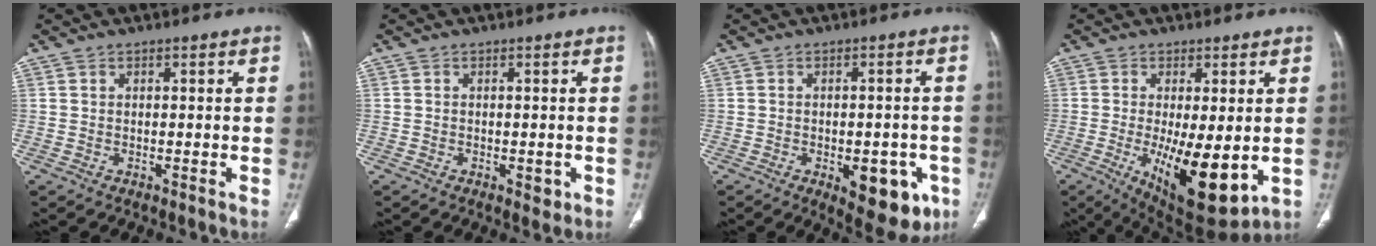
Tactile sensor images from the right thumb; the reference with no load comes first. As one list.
[{"total": 2.2, "force": [-0.7, 1.3, 1.7], "torque": [-0.014, 0.000, -0.005]}, {"total": 12.0, "force": [-4.6, 5.9, 9.5], "torque": [-0.088, 0.009, -0.047]}, {"total": 14.5, "force": [-2.6, 5.1, 13.3], "torque": [-0.210, -0.030, -0.023]}]